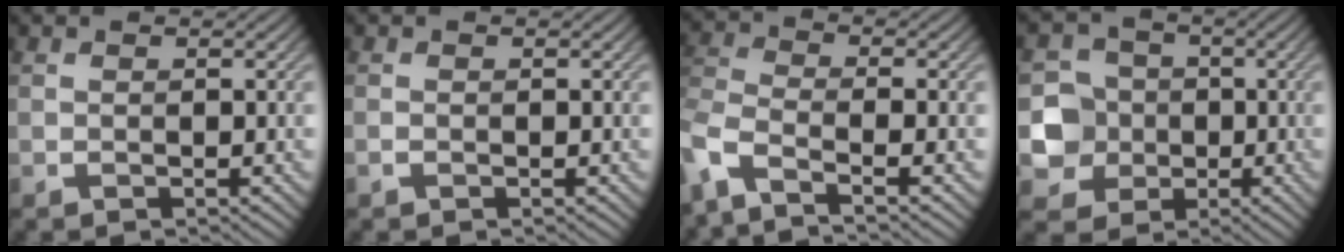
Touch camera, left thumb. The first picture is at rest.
{"total": 0.0}
{"total": 6.1, "force": [-4.4, 1.8, 3.9], "torque": [-0.094, -0.015, -0.098]}
{"total": 6.0, "force": [-0.8, 5.7, 1.8], "torque": [-0.044, -0.002, -0.026]}